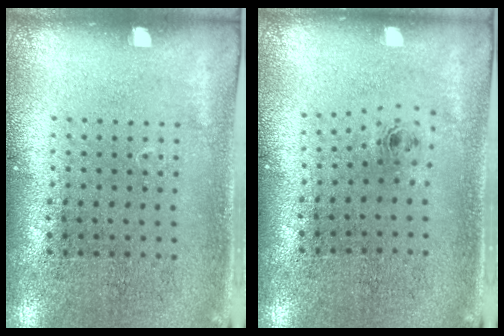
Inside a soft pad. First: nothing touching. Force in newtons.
{"total": 0.8, "press": 0.3, "slide": 0.7}